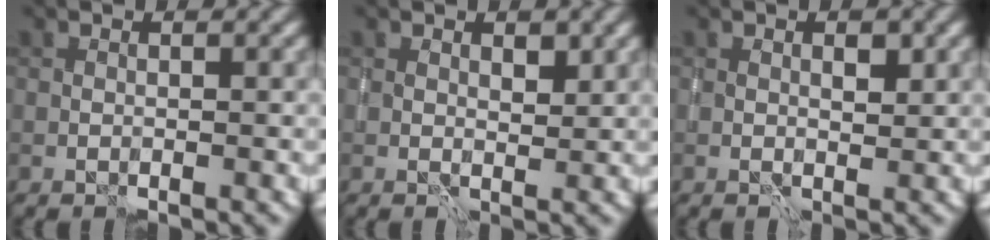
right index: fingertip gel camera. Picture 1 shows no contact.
{"total": 1.5, "force": [0.8, 0.9, 0.8], "torque": [-0.007, -0.005, 0.013]}
{"total": 1.3, "force": [0.5, 0.6, 1.1], "torque": [-0.012, -0.002, 0.007]}